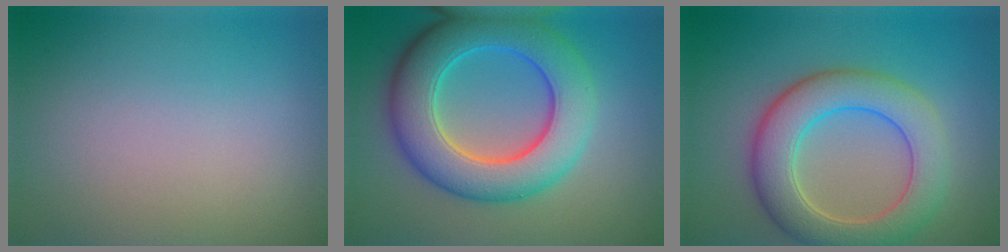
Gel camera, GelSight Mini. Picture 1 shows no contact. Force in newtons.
{"total": 9.4, "press": 9.4, "slide": 0.3}
{"total": 7.3, "press": 7.3, "slide": 0.3}